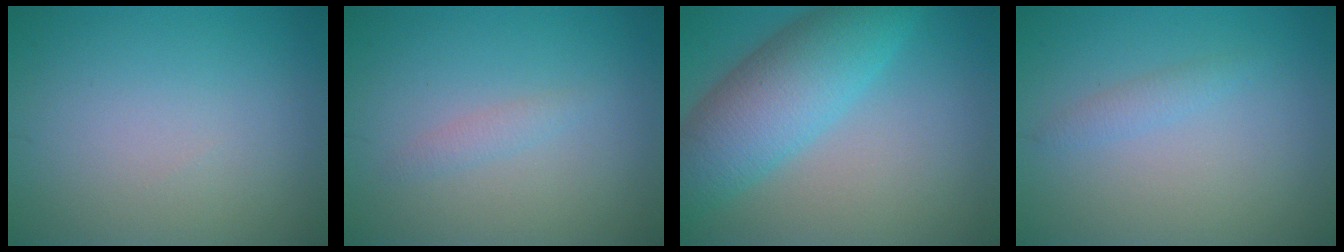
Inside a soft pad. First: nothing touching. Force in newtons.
{"total": 1.0, "press": 1.0, "slide": 0.0}
{"total": 8.1, "press": 8.0, "slide": 0.4}
{"total": 1.2, "press": 1.2, "slide": 0.0}